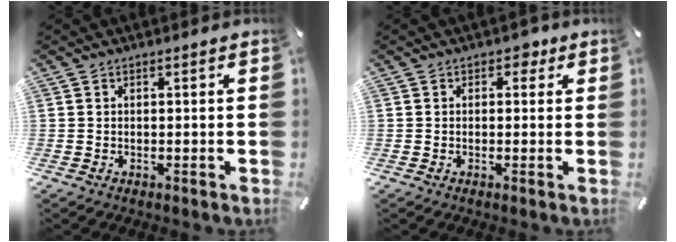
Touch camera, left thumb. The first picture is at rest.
{"total": 2.6, "force": [0.8, 2.0, 1.4], "torque": [-0.007, -0.001, 0.006]}